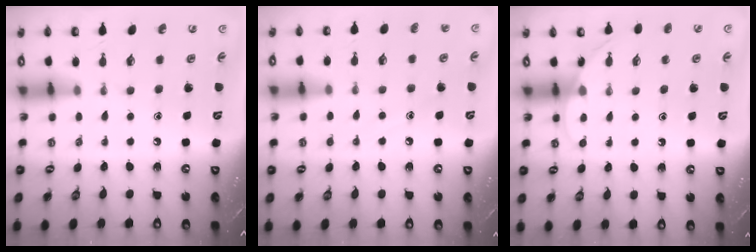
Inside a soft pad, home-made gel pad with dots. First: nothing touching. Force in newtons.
{"total": 7.2, "press": 7.2, "slide": 0.7}
{"total": 3.7, "press": 3.7, "slide": 0.4}